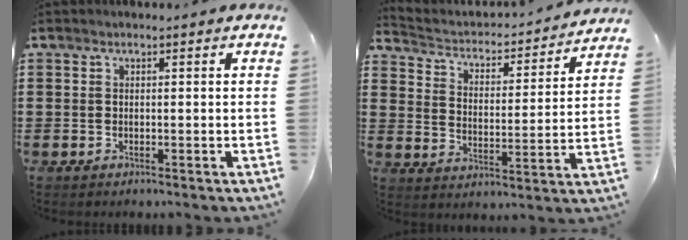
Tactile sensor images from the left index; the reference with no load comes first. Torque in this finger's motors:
{"motor_torque": [1.37, -0.77, 0.29, 0.03]}